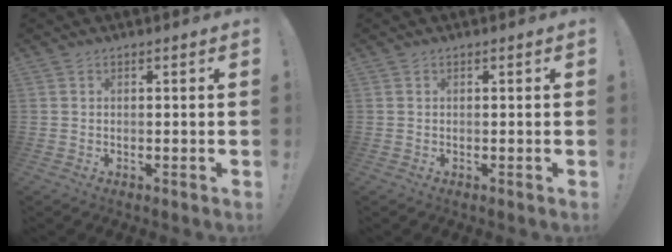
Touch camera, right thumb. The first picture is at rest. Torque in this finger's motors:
{"motor_torque": [-0.02, 0.02, -0.03, 0.03, 0.00]}